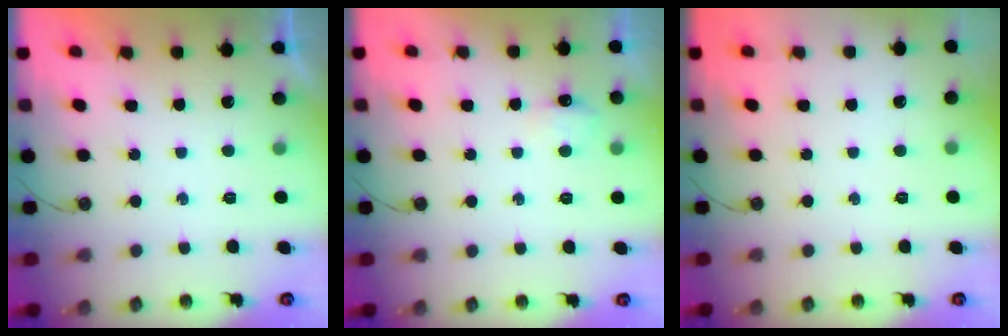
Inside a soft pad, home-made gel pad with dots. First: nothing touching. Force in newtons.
{"total": 5.3, "press": 5.2, "slide": 1.0}
{"total": 0.0}